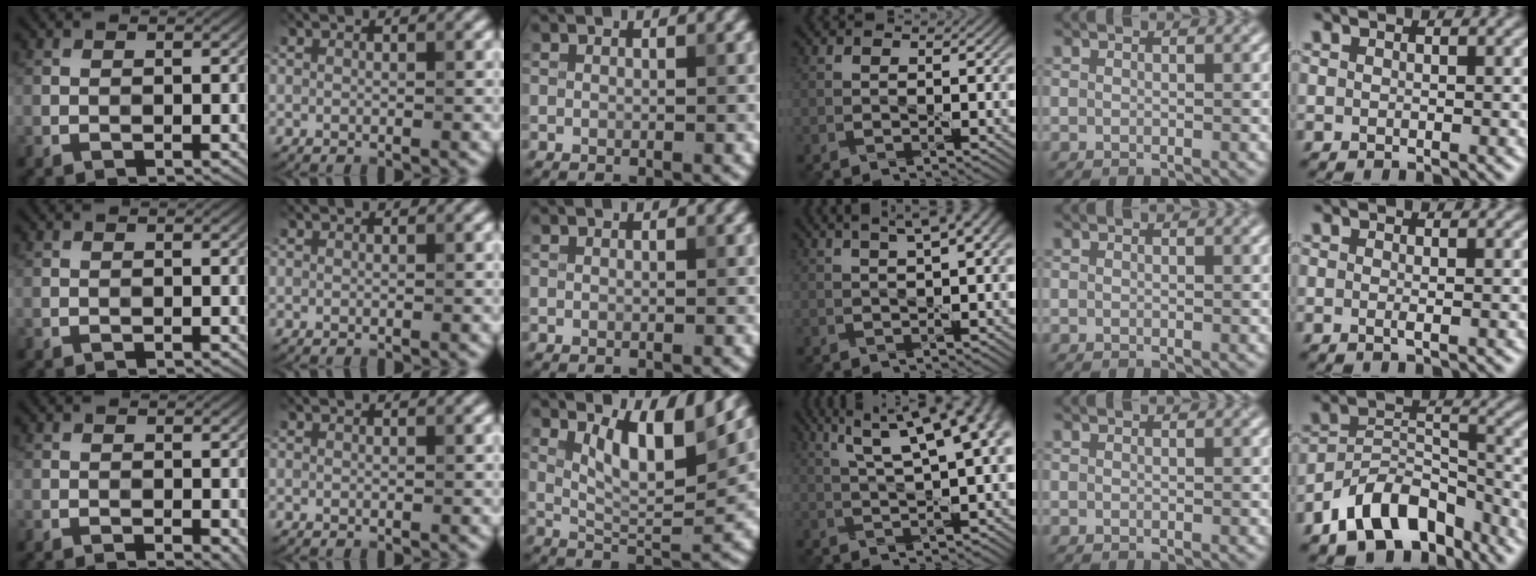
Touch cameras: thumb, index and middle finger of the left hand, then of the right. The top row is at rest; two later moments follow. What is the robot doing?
{"motion": "pour", "object": "sugar"}